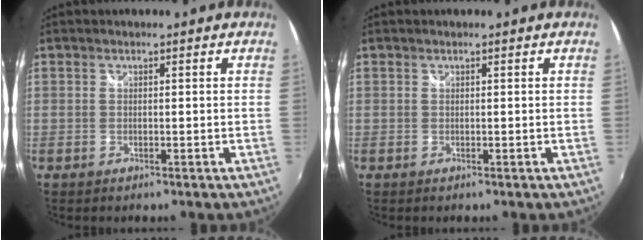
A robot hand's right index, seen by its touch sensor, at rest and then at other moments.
{"total": 0.0}